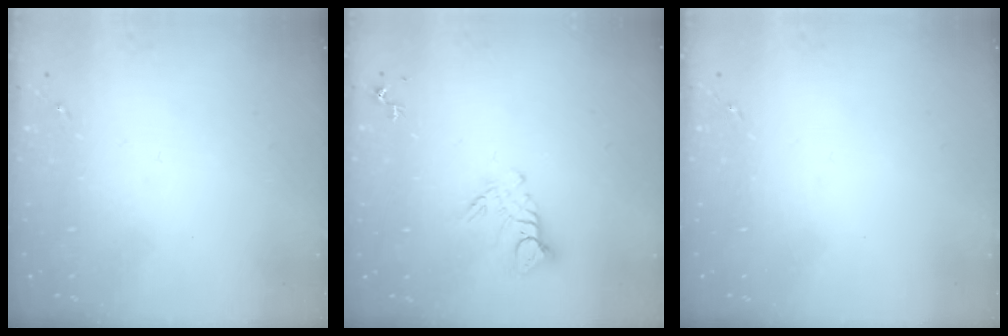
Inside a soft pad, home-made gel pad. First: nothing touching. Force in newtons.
{"total": 8.7, "press": 8.6, "slide": 0.9}
{"total": 0.0}